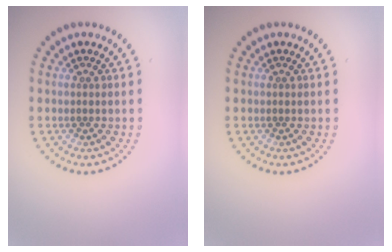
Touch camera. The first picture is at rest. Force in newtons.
{"total": 0.0}